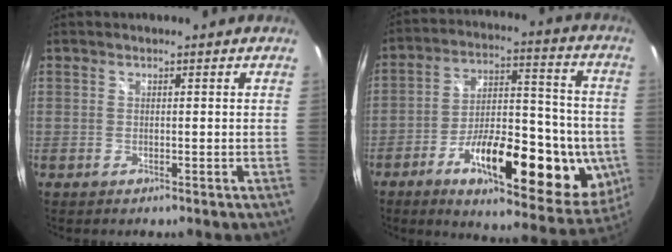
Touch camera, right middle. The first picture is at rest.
{"total": 25.4, "force": [-8.1, 10.4, 21.8], "torque": [-0.323, -0.003, -0.108]}